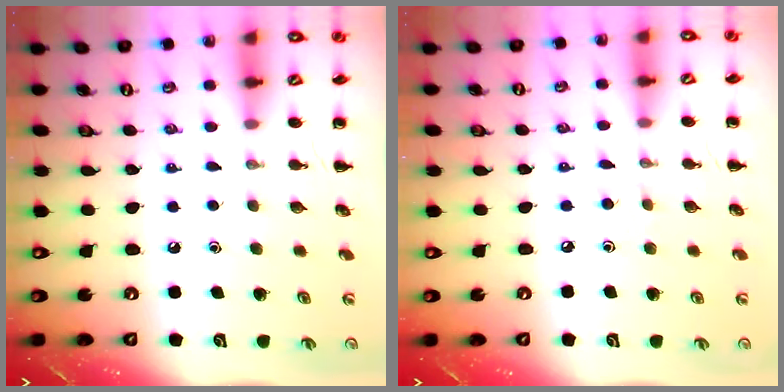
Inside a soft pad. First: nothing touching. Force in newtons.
{"total": 2.5, "press": 2.3, "slide": 0.9}